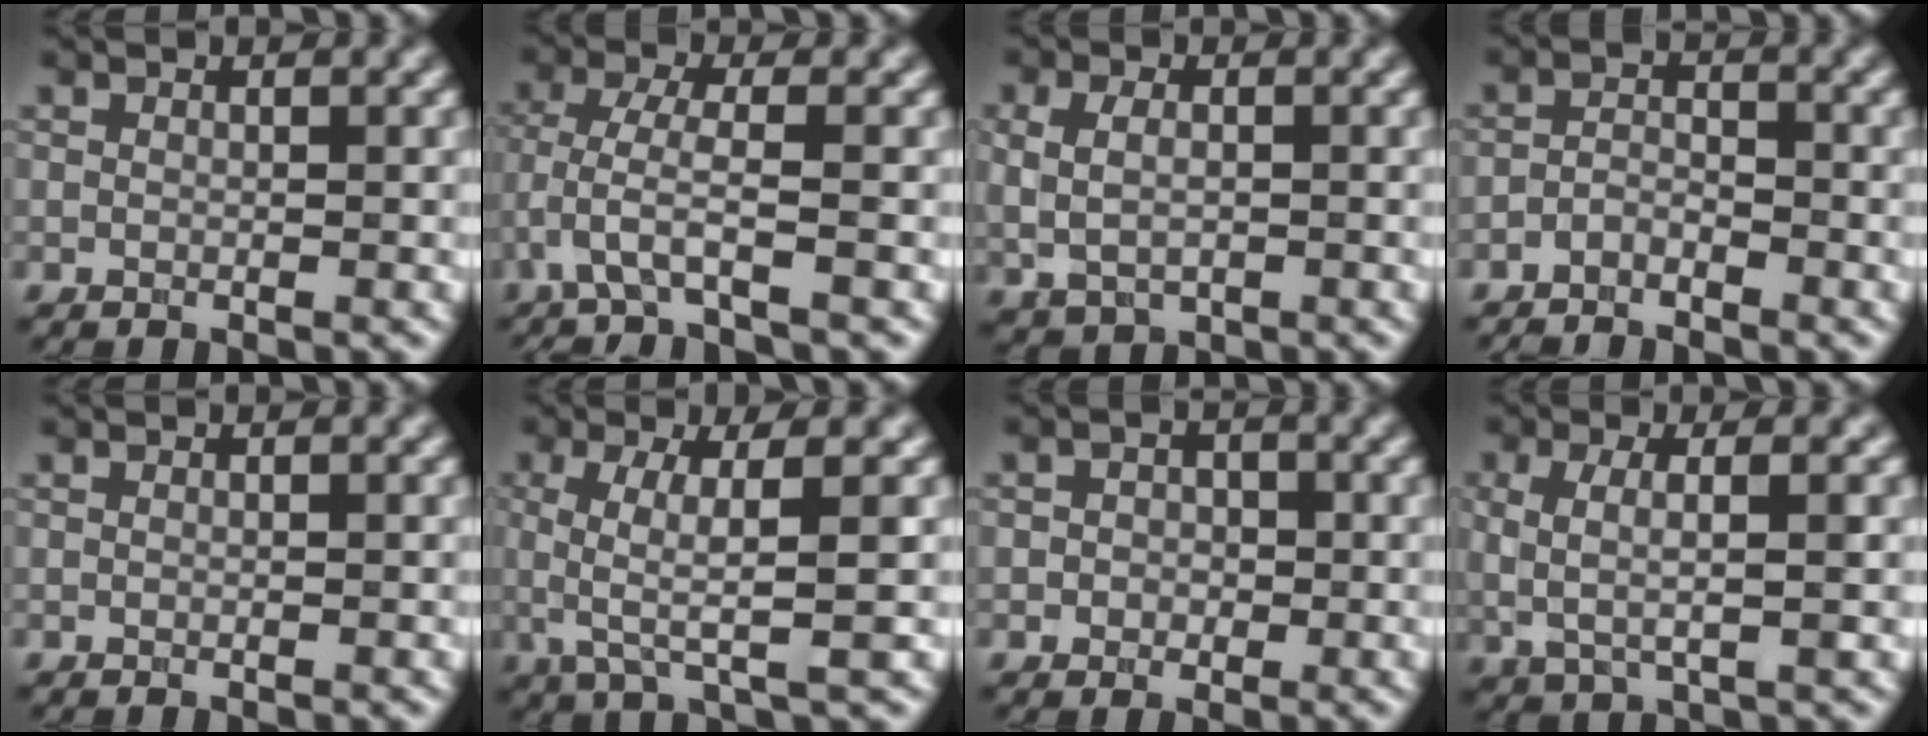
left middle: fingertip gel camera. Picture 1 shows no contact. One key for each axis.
{"total": 3.5, "fx": -1.8, "fy": 0.4, "fz": 3.0, "tx": -0.065, "ty": -0.001, "tz": -0.041}
{"total": 3.2, "fx": 0.1, "fy": 2.2, "fz": 2.3, "tx": -0.047, "ty": 0.000, "tz": 0.018}
{"total": 1.8, "fx": -1.5, "fy": 0.6, "fz": 0.7, "tx": -0.014, "ty": 0.003, "tz": -0.036}
{"total": 0.0}
{"total": 5.0, "fx": 0.2, "fy": 1.3, "fz": 4.9, "tx": -0.094, "ty": 0.003, "tz": 0.001}
{"total": 1.9, "fx": -0.2, "fy": 1.7, "fz": 0.9, "tx": 0.003, "ty": 0.000, "tz": -0.014}
{"total": 3.8, "fx": 0.1, "fy": 1.2, "fz": 3.6, "tx": -0.072, "ty": -0.004, "tz": 0.004}